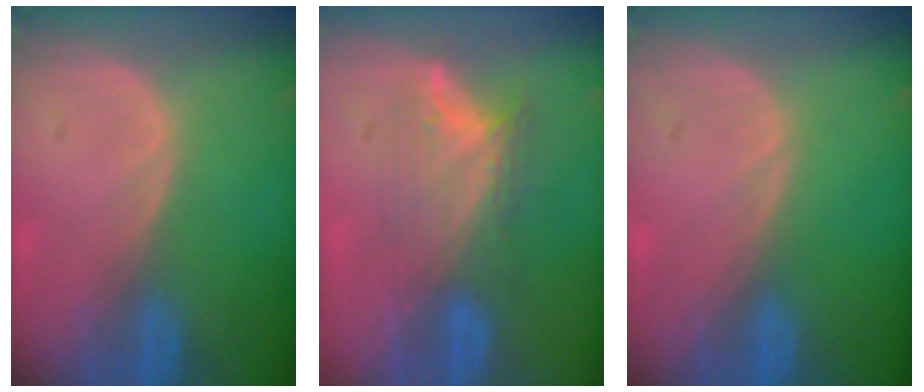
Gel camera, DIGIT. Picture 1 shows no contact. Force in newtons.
{"total": 7.4, "press": 6.6, "slide": 3.4}
{"total": 0.0}